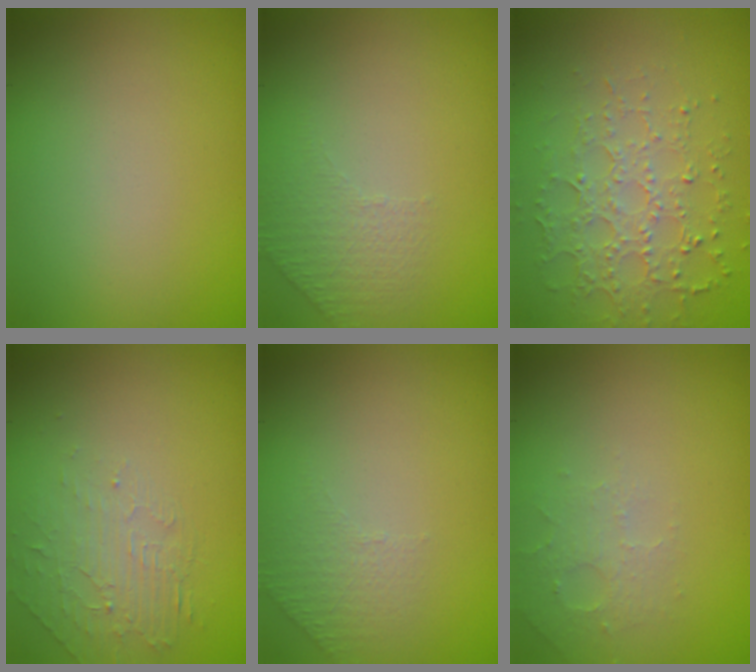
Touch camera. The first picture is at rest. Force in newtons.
{"total": 1.3, "press": 0.8, "slide": 1.1}
{"total": 3.5, "press": 3.3, "slide": 1.2}
{"total": 2.0, "press": 0.9, "slide": 1.8}
{"total": 1.2, "press": 0.7, "slide": 0.9}
{"total": 1.8, "press": 1.7, "slide": 0.4}